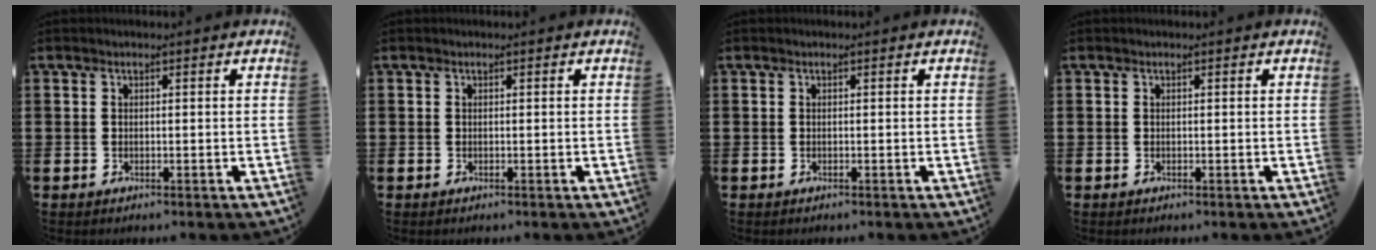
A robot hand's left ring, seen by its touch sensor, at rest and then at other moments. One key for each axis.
{"total": 0.0}
{"total": 0.0}
{"total": 0.0}